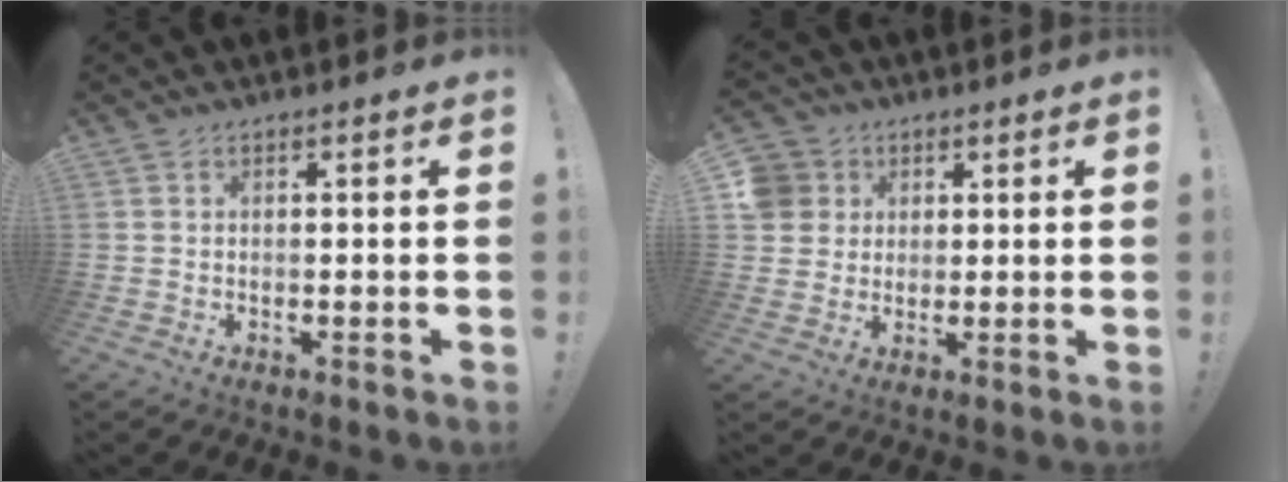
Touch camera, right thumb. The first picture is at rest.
{"total": 7.5, "force": [2.0, 7.0, 1.7], "torque": [-0.034, -0.005, 0.043]}